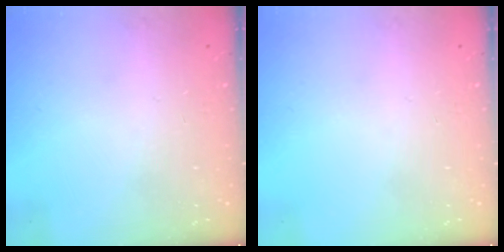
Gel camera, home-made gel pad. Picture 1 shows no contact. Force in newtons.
{"total": 0.0}